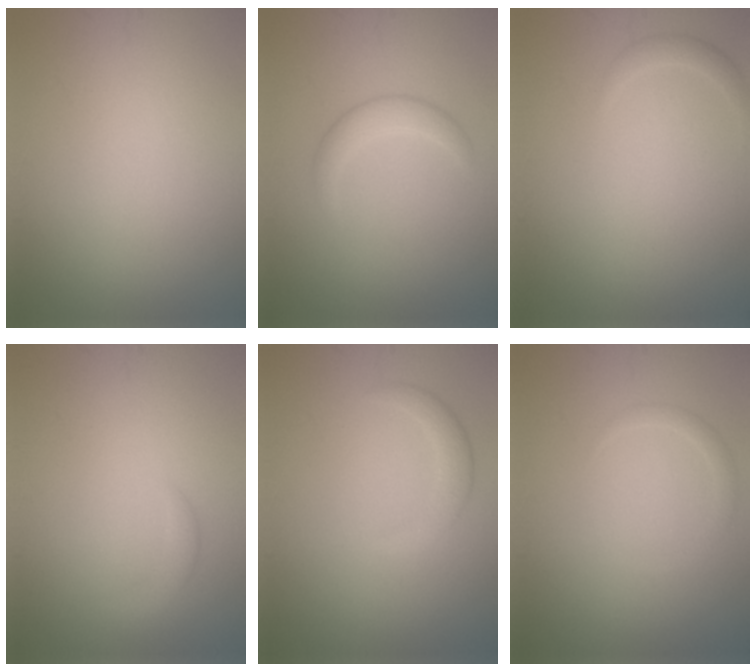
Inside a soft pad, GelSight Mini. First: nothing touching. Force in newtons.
{"total": 2.1, "press": 2.1, "slide": 0.1}
{"total": 1.1, "press": 1.1, "slide": 0.0}
{"total": 1.4, "press": 1.4, "slide": 0.1}
{"total": 2.0, "press": 2.0, "slide": 0.1}
{"total": 1.1, "press": 1.1, "slide": 0.1}